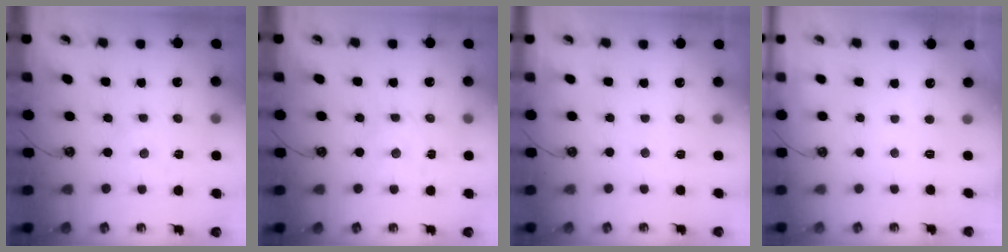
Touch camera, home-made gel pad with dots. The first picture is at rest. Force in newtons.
{"total": 2.6, "press": 2.6, "slide": 0.6}
{"total": 3.2, "press": 3.2, "slide": 0.4}
{"total": 0.0}